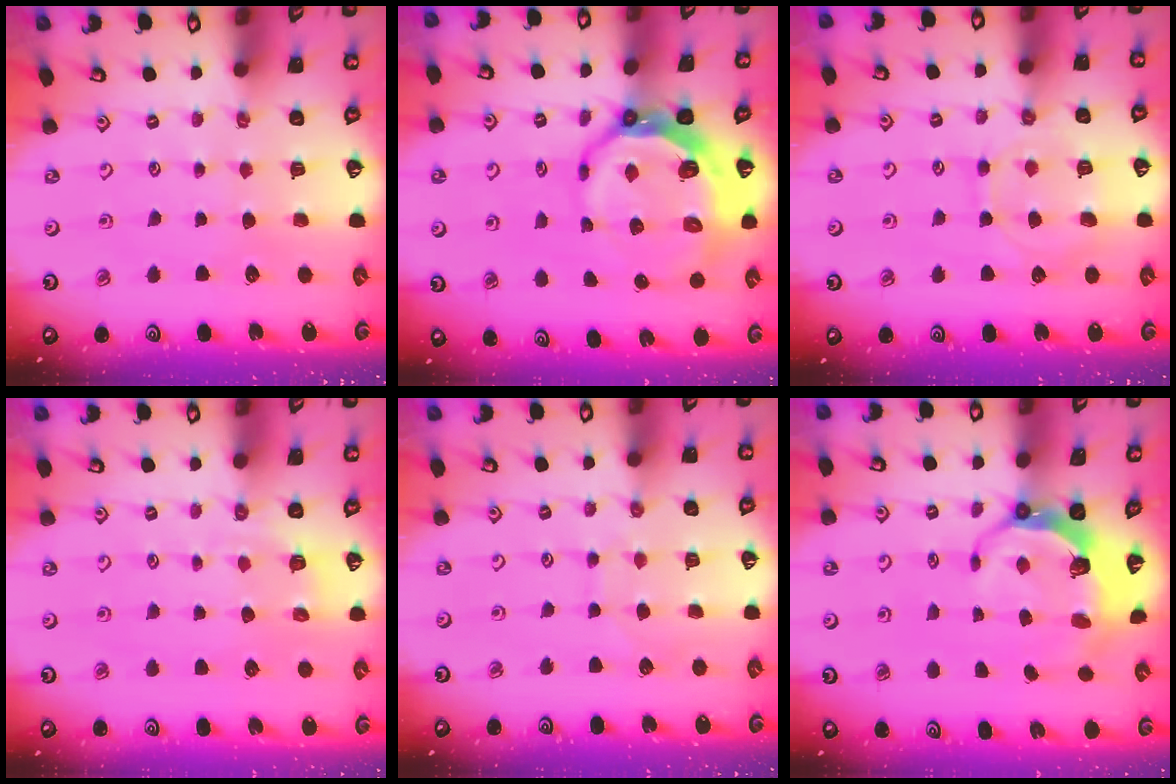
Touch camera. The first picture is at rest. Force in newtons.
{"total": 11.0, "press": 10.1, "slide": 4.3}
{"total": 10.0, "press": 10.0, "slide": 1.0}
{"total": 2.1, "press": 1.0, "slide": 1.9}
{"total": 5.7, "press": 5.7, "slide": 0.6}
{"total": 8.1, "press": 6.9, "slide": 4.3}